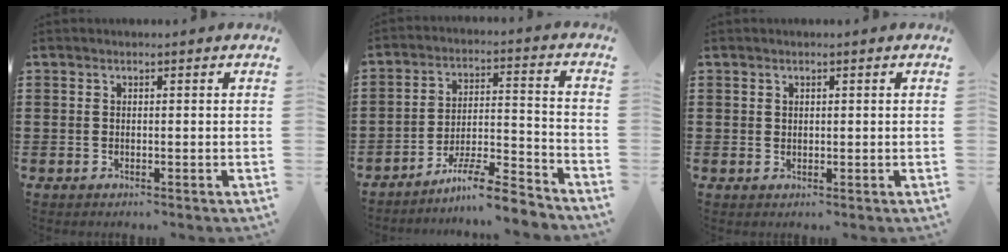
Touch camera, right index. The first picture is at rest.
{"total": 8.3, "force": [-7.4, 0.3, 3.7], "torque": [-0.066, 0.009, -0.142]}
{"total": 0.7, "force": [0.5, 0.5, 0.1], "torque": [-0.003, 0.002, 0.010]}